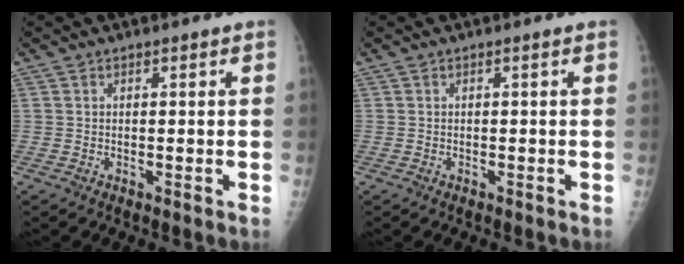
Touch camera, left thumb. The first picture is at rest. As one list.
[{"total": 0.0}]